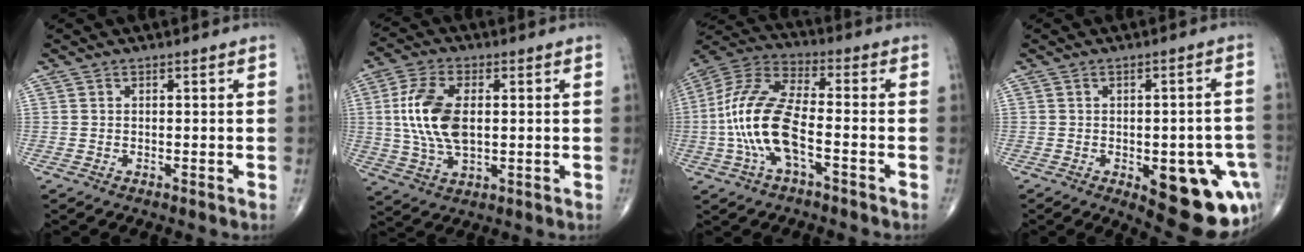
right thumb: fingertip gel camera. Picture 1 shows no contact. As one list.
[{"total": 12.4, "force": [1.2, 6.6, 10.5], "torque": [-0.215, 0.001, 0.024]}, {"total": 15.3, "force": [-3.5, 6.0, 13.6], "torque": [-0.299, 0.037, -0.071]}, {"total": 17.9, "force": [-6.3, 7.9, 14.8], "torque": [-0.121, 0.016, -0.059]}]